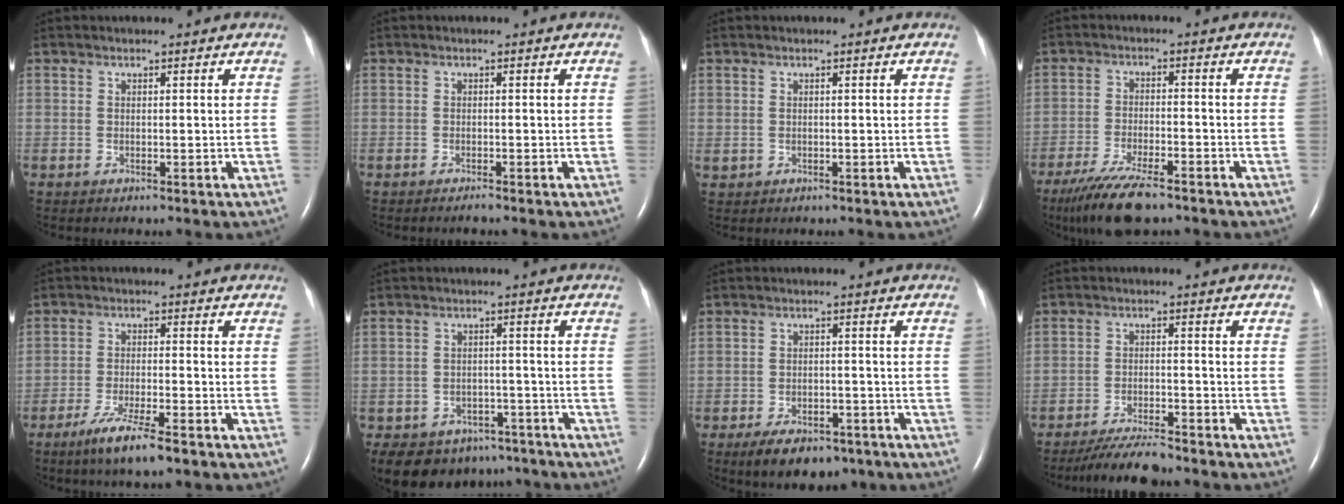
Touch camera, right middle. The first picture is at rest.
{"total": 0.8, "force": [-0.7, -0.1, 0.3], "torque": [-0.010, -0.002, -0.011]}
{"total": 0.8, "force": [0.0, 0.7, 0.2], "torque": [-0.005, 0.002, 0.007]}
{"total": 10.2, "force": [-7.8, 2.0, 6.3], "torque": [-0.116, -0.025, -0.132]}
{"total": 7.2, "force": [-4.9, 0.5, 5.3], "torque": [-0.104, -0.015, -0.086]}
{"total": 11.7, "force": [-8.8, 7.2, 2.5], "torque": [-0.044, 0.011, -0.105]}
{"total": 8.4, "force": [-6.0, 4.0, 4.2], "torque": [-0.065, 0.001, -0.088]}
{"total": 7.5, "force": [-6.9, 0.7, 2.9], "torque": [-0.052, -0.020, -0.118]}